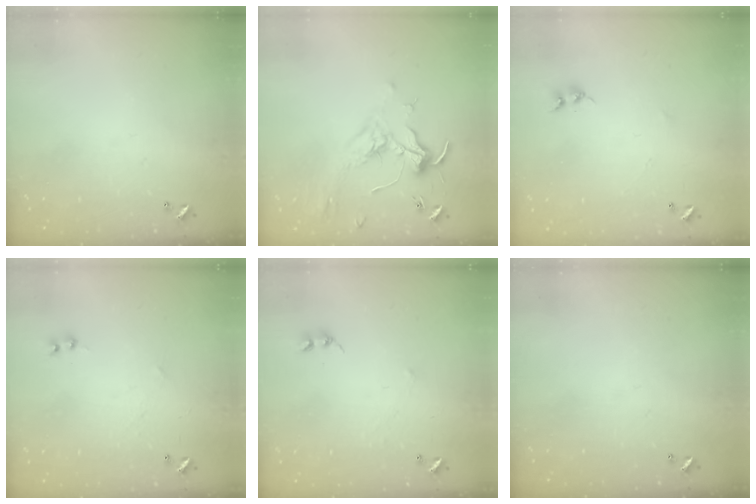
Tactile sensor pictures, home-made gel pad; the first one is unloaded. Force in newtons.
{"total": 1.8, "press": 1.6, "slide": 0.8}
{"total": 6.7, "press": 6.7, "slide": 0.5}
{"total": 1.1, "press": 0.9, "slide": 0.6}
{"total": 2.3, "press": 2.3, "slide": 0.3}
{"total": 0.0}